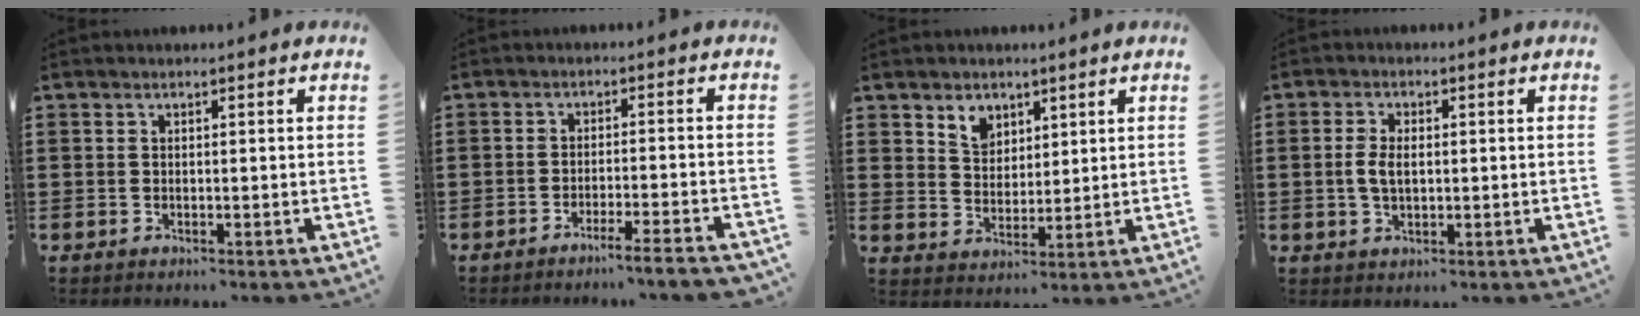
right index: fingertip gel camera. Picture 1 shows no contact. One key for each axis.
{"total": 3.6, "fx": -3.2, "fy": -0.5, "fz": 1.3, "tx": -0.020, "ty": -0.006, "tz": -0.063}
{"total": 4.2, "fx": 2.9, "fy": 3.0, "fz": 0.6, "tx": -0.028, "ty": 0.008, "tz": 0.054}
{"total": 3.5, "fx": 0.0, "fy": 1.9, "fz": 2.9, "tx": -0.072, "ty": 0.002, "tz": -0.006}